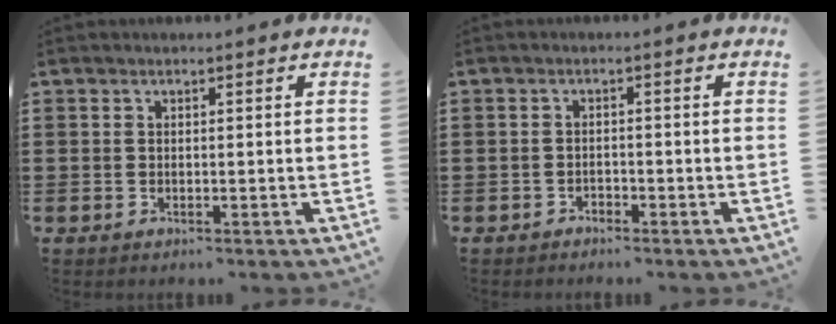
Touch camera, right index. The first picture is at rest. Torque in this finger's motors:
{"motor_torque": [-1.05, 1.09, 0.03, -0.01]}